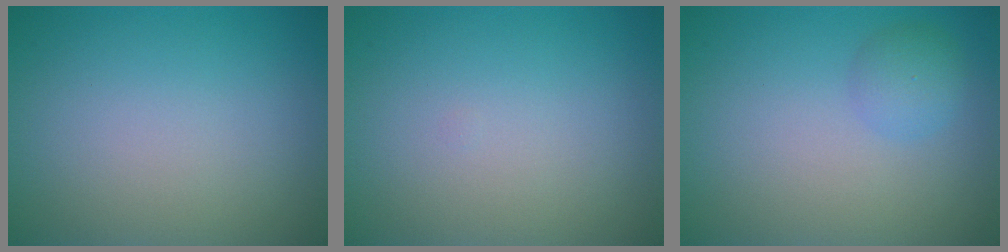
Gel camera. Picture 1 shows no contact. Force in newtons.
{"total": 0.0}
{"total": 1.9, "press": 1.9, "slide": 0.1}